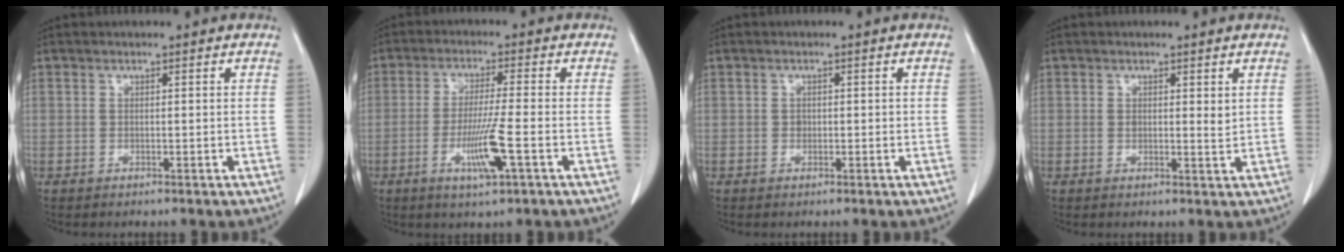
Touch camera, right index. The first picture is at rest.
{"total": 7.3, "force": [-2.7, -0.3, 6.8], "torque": [-0.129, -0.015, -0.049]}
{"total": 0.9, "force": [-0.1, 0.8, 0.5], "torque": [-0.007, 0.002, -0.001]}
{"total": 1.8, "force": [0.6, 0.7, 1.5], "torque": [-0.024, -0.007, 0.009]}